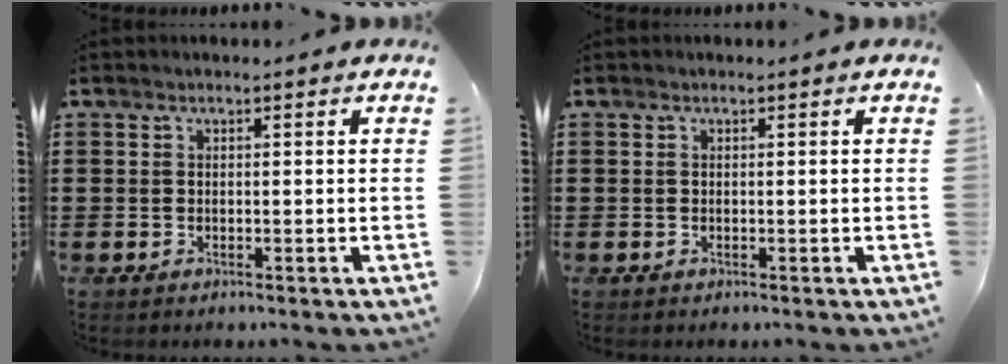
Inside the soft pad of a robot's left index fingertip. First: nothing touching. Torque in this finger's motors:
{"motor_torque": [0.00, 0.00, 0.00, -0.01]}